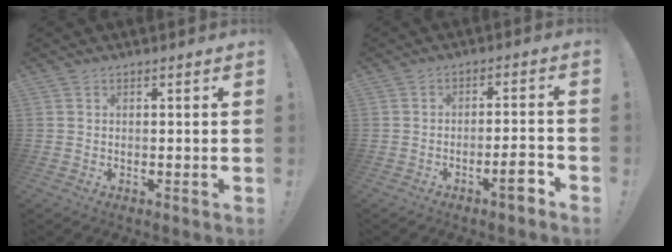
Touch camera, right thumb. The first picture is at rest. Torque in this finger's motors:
{"motor_torque": [0.56, 0.08, 0.29, -0.37, 0.07]}